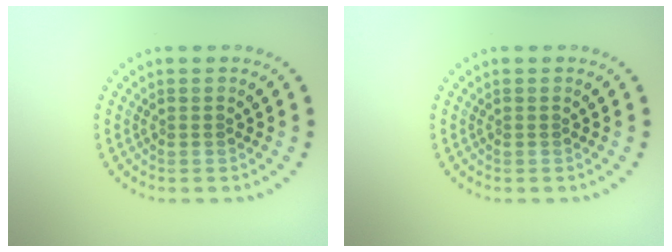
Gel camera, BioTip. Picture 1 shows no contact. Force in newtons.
{"total": 0.0}